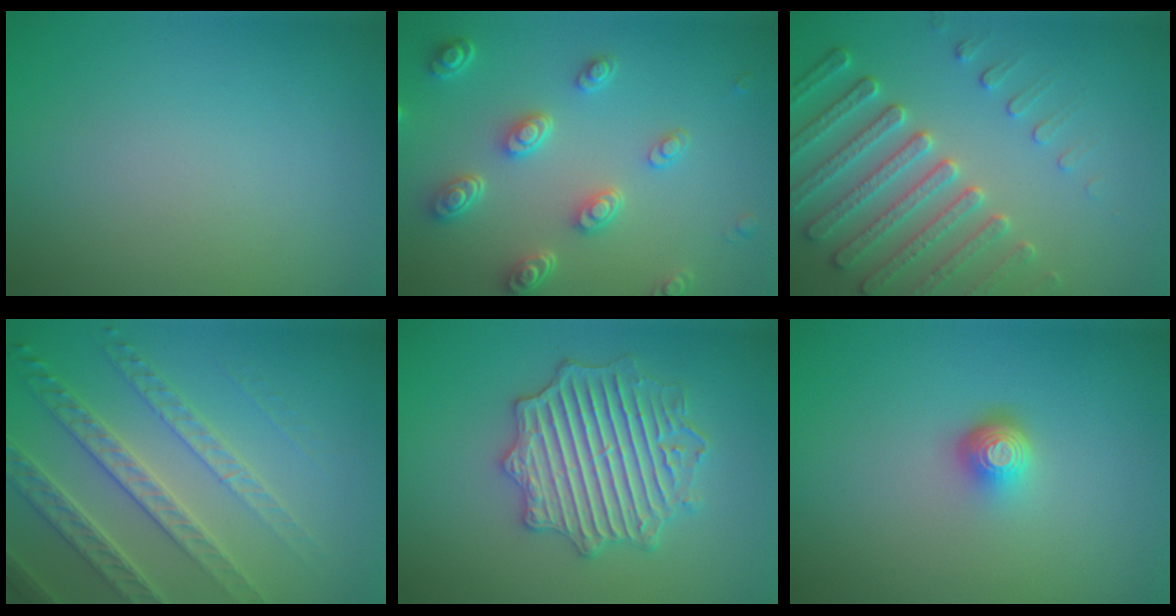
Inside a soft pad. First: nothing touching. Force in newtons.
{"total": 4.6, "press": 3.6, "slide": 2.8}
{"total": 5.2, "press": 4.7, "slide": 2.3}
{"total": 6.1, "press": 4.6, "slide": 4.0}
{"total": 5.2, "press": 5.1, "slide": 0.9}
{"total": 2.2, "press": 1.5, "slide": 1.6}